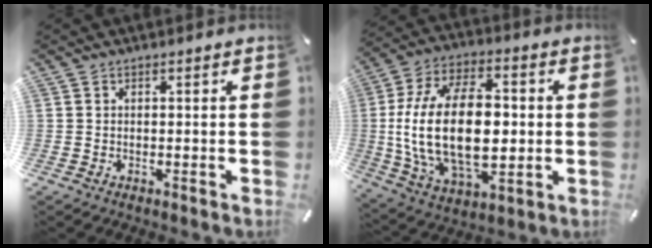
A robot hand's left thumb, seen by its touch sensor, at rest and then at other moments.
{"total": 24.6, "force": [-0.3, 14.8, 19.6], "torque": [-0.390, -0.006, -0.003]}